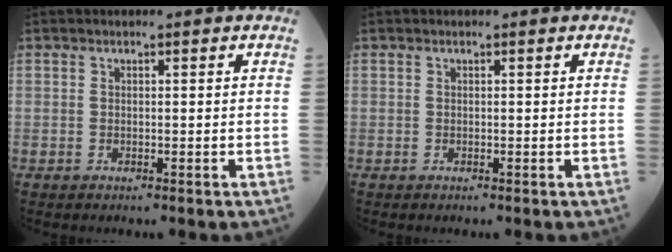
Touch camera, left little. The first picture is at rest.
{"total": 0.0}